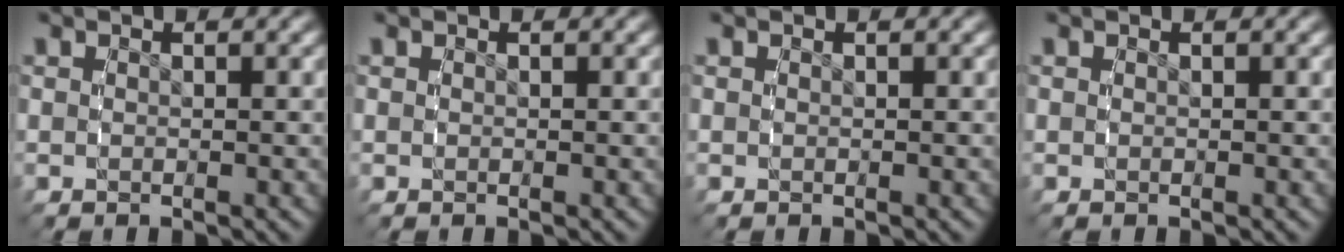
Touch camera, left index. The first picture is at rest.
{"total": 0.0}
{"total": 0.0}
{"total": 0.0}